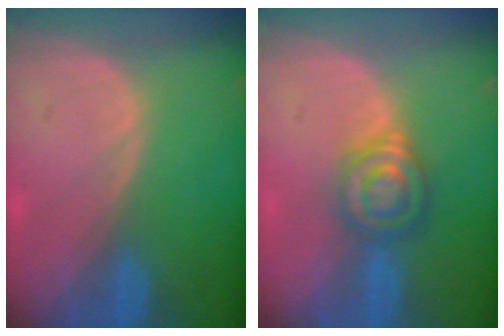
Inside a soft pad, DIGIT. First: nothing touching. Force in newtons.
{"total": 6.0, "press": 5.7, "slide": 1.7}